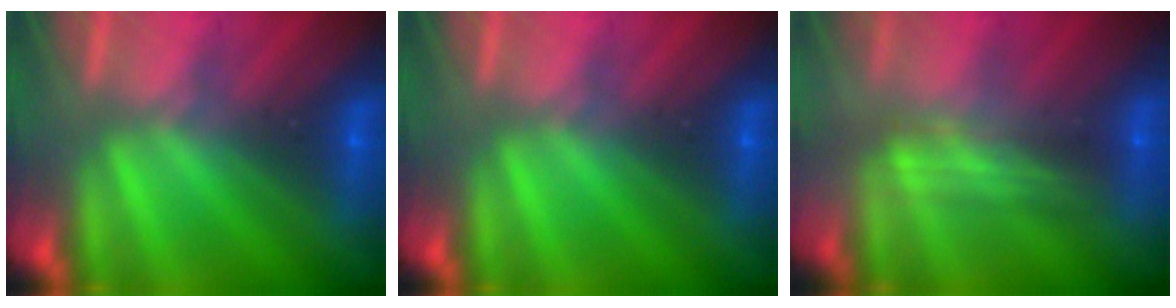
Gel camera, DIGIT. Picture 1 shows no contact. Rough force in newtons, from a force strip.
{"total": 0.0}
{"total": 2.4}